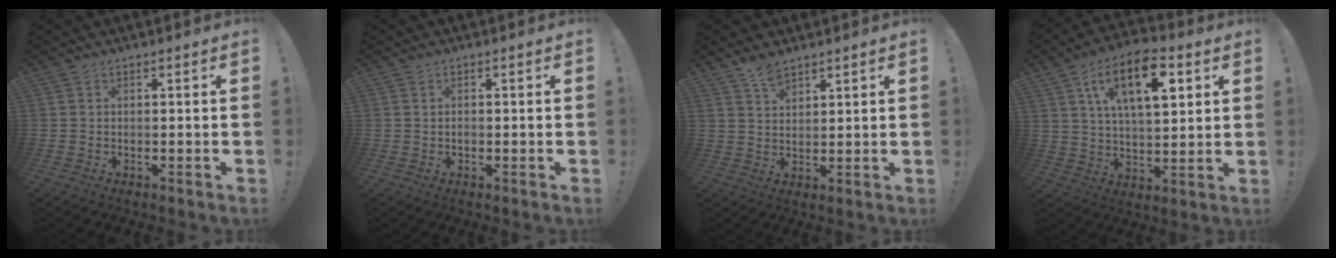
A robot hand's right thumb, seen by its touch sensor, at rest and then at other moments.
{"total": 0.7, "force": [-0.3, 0.5, 0.4], "torque": [-0.010, 0.003, -0.007]}
{"total": 4.8, "force": [3.9, 2.0, 1.8], "torque": [-0.025, -0.025, 0.070]}
{"total": 16.5, "force": [6.8, 8.0, 12.6], "torque": [-0.206, -0.002, 0.116]}